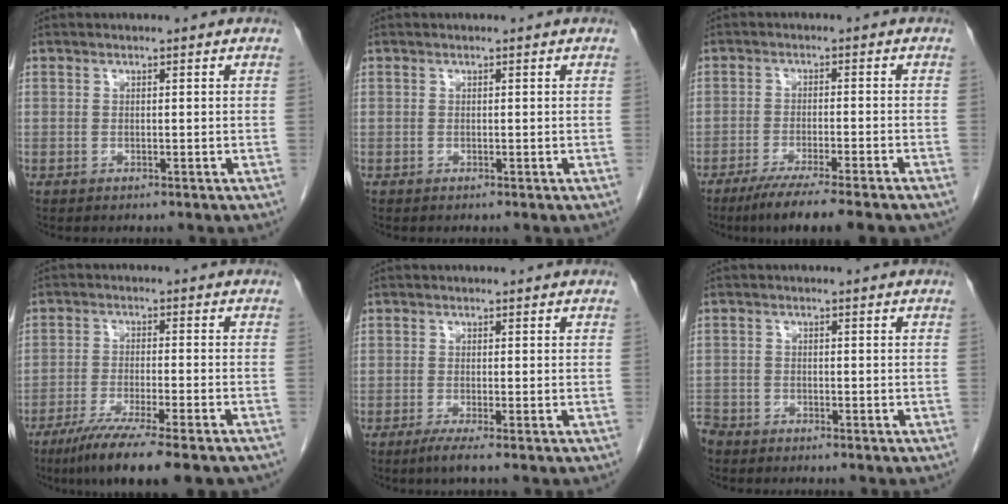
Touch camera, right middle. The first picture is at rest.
{"total": 0.0}
{"total": 10.0, "force": [-8.0, -0.1, 6.1], "torque": [-0.087, -0.023, -0.120]}
{"total": 12.8, "force": [-9.8, 0.3, 8.2], "torque": [-0.129, -0.034, -0.150]}
{"total": 1.9, "force": [-1.2, -0.5, 1.4], "torque": [-0.030, -0.006, -0.027]}
{"total": 3.6, "force": [-3.2, 1.7, 0.5], "torque": [-0.013, -0.003, -0.065]}